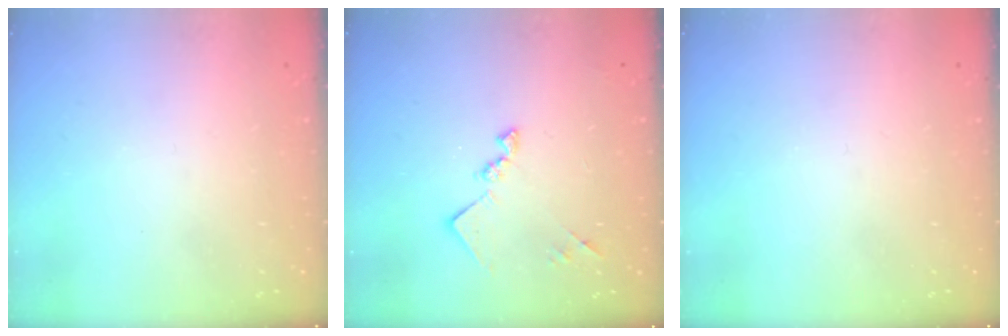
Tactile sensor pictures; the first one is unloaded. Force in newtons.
{"total": 10.8, "press": 10.8, "slide": 0.4}
{"total": 0.0}